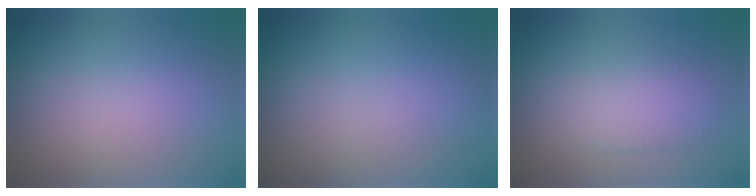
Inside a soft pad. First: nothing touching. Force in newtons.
{"total": 0.0}
{"total": 2.4, "press": 2.3, "slide": 0.4}